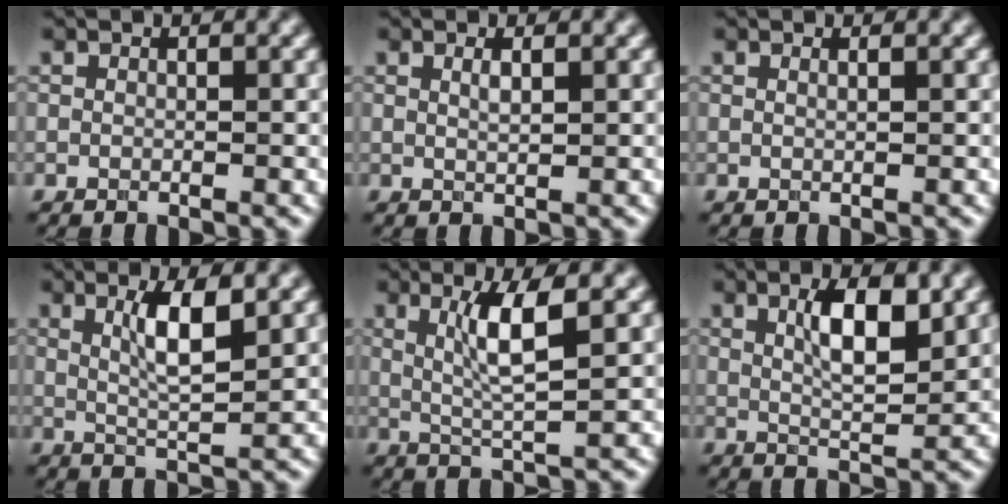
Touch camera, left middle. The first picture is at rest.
{"total": 0.8, "force": [0.2, 0.1, 0.7], "torque": [-0.010, 0.006, 0.013]}
{"total": 0.6, "force": [0.2, 0.2, 0.4], "torque": [0.002, 0.002, 0.003]}
{"total": 3.9, "force": [1.2, 0.7, 3.7], "torque": [-0.068, 0.000, 0.035]}
{"total": 4.2, "force": [1.0, 0.5, 4.1], "torque": [-0.079, 0.000, 0.036]}
{"total": 4.7, "force": [1.5, 1.1, 4.3], "torque": [-0.076, 0.003, 0.038]}